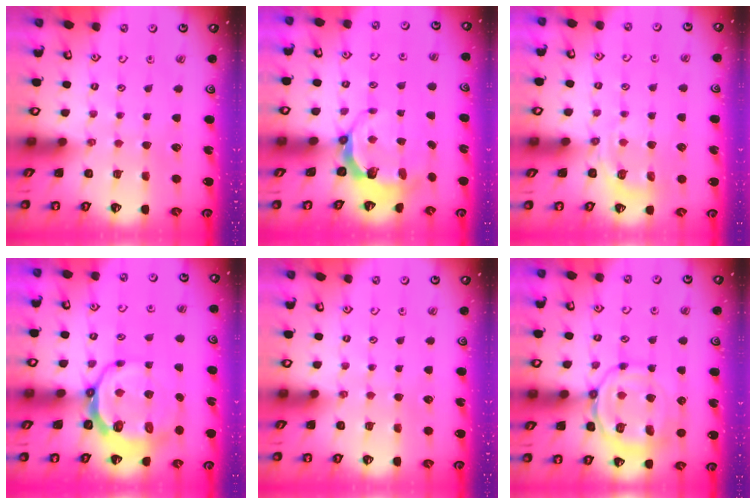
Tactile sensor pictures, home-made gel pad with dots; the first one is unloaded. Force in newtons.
{"total": 6.6, "press": 5.3, "slide": 3.9}
{"total": 5.0, "press": 4.5, "slide": 2.3}
{"total": 10.0, "press": 9.1, "slide": 4.0}
{"total": 0.0}
{"total": 12.5, "press": 12.5, "slide": 1.2}